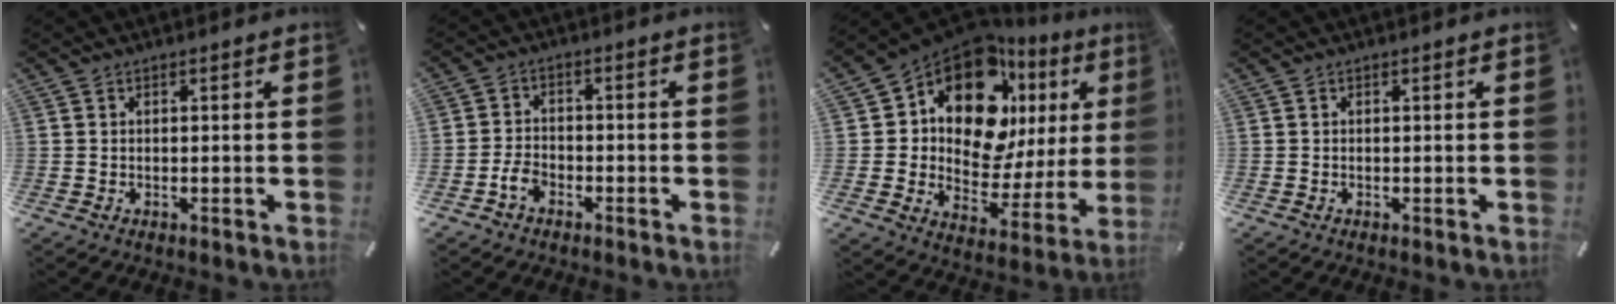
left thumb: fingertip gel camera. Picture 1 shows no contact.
{"total": 4.2, "force": [-2.3, 3.2, 1.7], "torque": [-0.033, 0.011, -0.043]}
{"total": 18.4, "force": [9.2, 11.1, 11.4], "torque": [-0.190, -0.082, 0.153]}
{"total": 0.0}